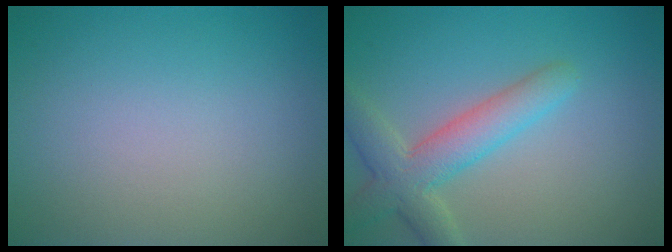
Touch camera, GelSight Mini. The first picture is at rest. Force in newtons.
{"total": 4.7, "press": 4.7, "slide": 0.5}